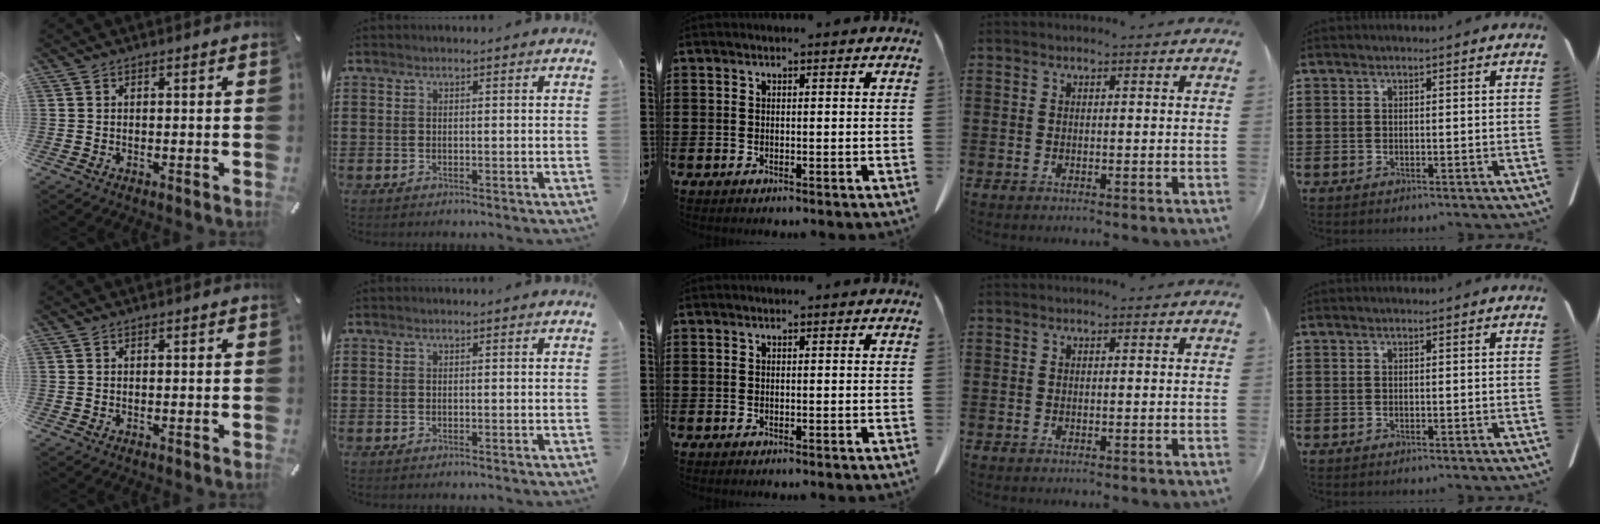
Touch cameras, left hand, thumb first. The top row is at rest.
{}